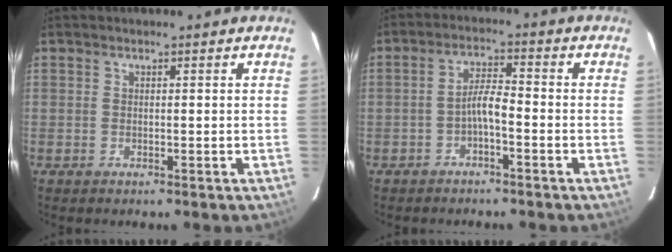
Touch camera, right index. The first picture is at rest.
{"total": 3.6, "force": [-2.0, 0.6, 2.9], "torque": [-0.061, 0.012, -0.036]}